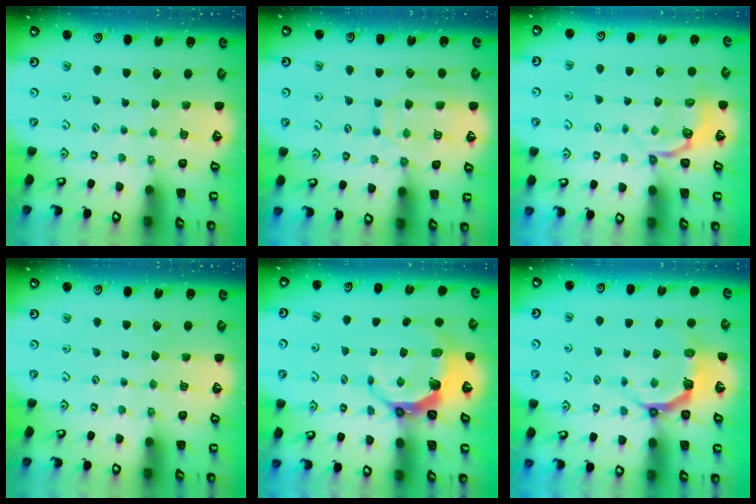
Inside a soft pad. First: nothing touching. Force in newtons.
{"total": 11.3, "press": 11.2, "slide": 1.1}
{"total": 3.6, "press": 2.6, "slide": 2.4}
{"total": 0.0}
{"total": 8.0, "press": 6.6, "slide": 4.5}
{"total": 5.4, "press": 3.7, "slide": 3.9}